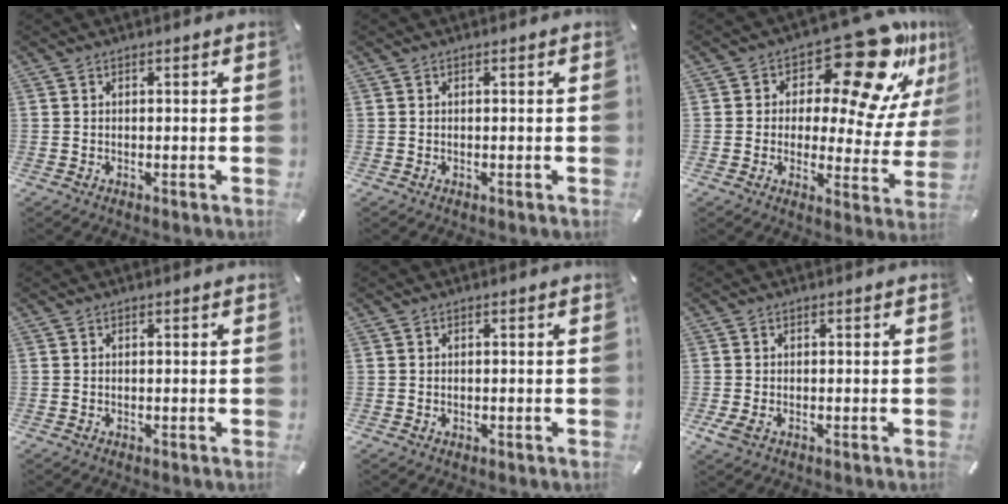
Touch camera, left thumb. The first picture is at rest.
{"total": 0.0}
{"total": 19.3, "force": [12.4, 7.8, 12.7], "torque": [-0.160, -0.104, 0.202]}
{"total": 0.0}
{"total": 0.7, "force": [0.0, 0.6, 0.2], "torque": [-0.003, 0.004, -0.002]}
{"total": 1.8, "force": [-0.6, 1.1, 1.3], "torque": [-0.035, -0.005, -0.012]}